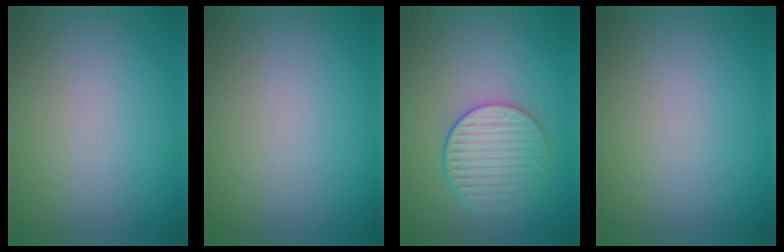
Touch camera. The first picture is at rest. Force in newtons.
{"total": 0.0}
{"total": 3.6, "press": 3.5, "slide": 0.8}
{"total": 0.0}